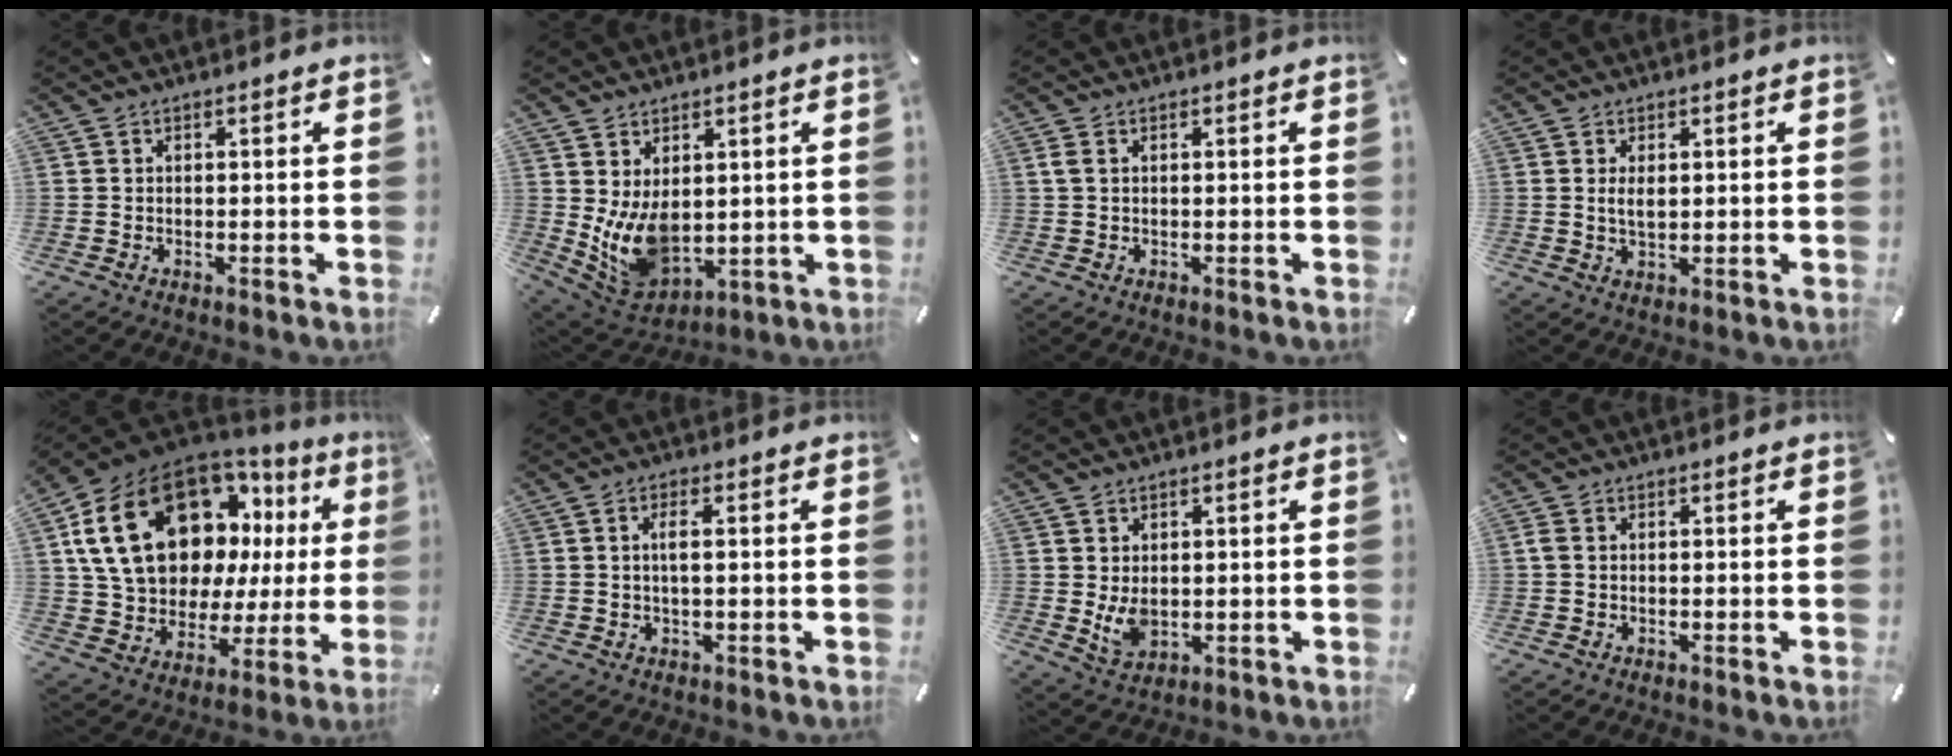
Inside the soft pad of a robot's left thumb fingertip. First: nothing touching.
{"total": 10.7, "force": [1.3, 8.0, 7.0], "torque": [-0.156, -0.025, 0.032]}
{"total": 1.1, "force": [0.2, 0.5, 0.9], "torque": [-0.019, 0.002, 0.003]}
{"total": 2.7, "force": [0.6, 1.3, 2.2], "torque": [-0.048, 0.003, 0.010]}
{"total": 25.4, "force": [9.4, 16.5, 16.9], "torque": [-0.301, -0.043, 0.185]}
{"total": 3.2, "force": [0.3, 0.8, 3.1], "torque": [-0.060, 0.001, 0.003]}
{"total": 5.3, "force": [0.6, 4.0, 3.4], "torque": [-0.065, -0.010, 0.011]}
{"total": 1.1, "force": [-0.2, 0.7, 0.9], "torque": [-0.018, 0.002, -0.004]}